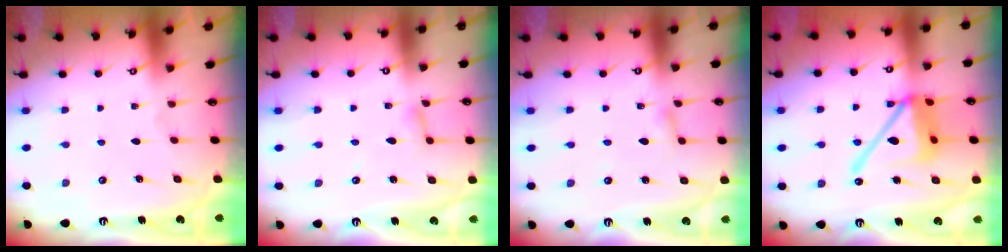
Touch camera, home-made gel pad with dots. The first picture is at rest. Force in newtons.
{"total": 2.8, "press": 2.8, "slide": 0.2}
{"total": 2.9, "press": 2.9, "slide": 0.3}
{"total": 17.0, "press": 16.9, "slide": 2.0}